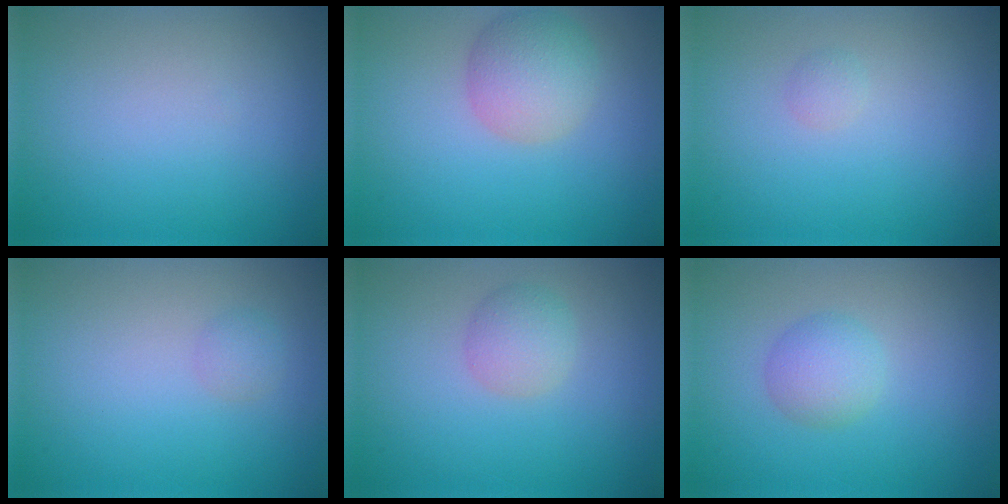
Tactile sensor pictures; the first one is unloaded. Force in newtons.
{"total": 4.1, "press": 4.1, "slide": 0.3}
{"total": 0.7, "press": 0.7, "slide": 0.0}
{"total": 1.0, "press": 1.0, "slide": 0.0}
{"total": 2.3, "press": 2.3, "slide": 0.0}
{"total": 2.5, "press": 2.5, "slide": 0.0}